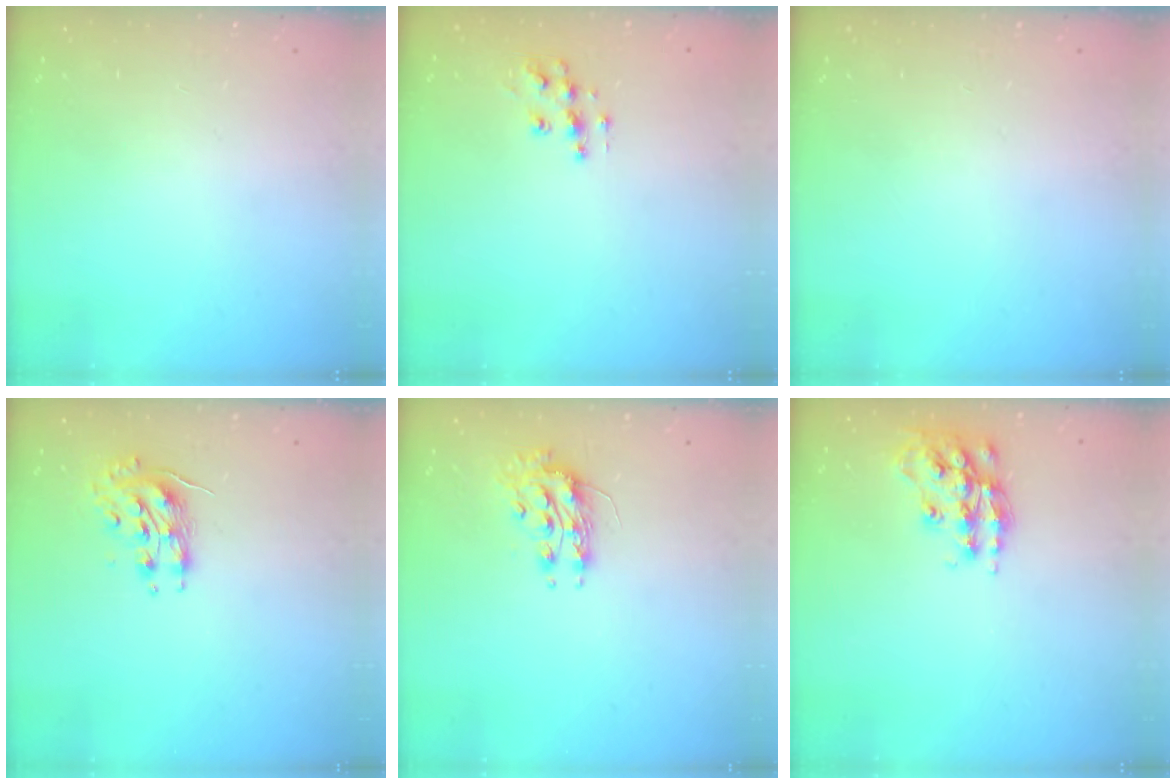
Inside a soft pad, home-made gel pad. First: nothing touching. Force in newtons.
{"total": 8.6, "press": 8.6, "slide": 0.3}
{"total": 0.0}
{"total": 8.6, "press": 8.6, "slide": 0.3}
{"total": 8.5, "press": 8.5, "slide": 0.6}
{"total": 15.1, "press": 15.0, "slide": 1.0}